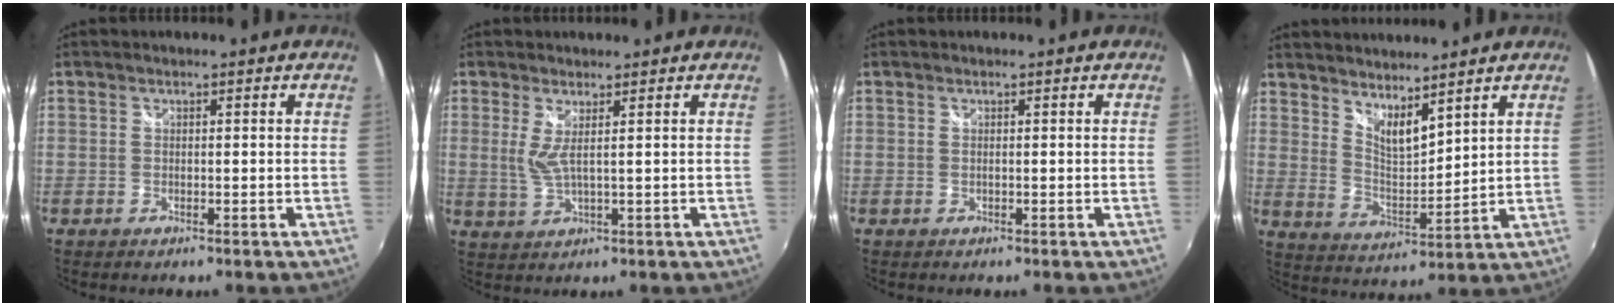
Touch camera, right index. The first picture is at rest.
{"total": 3.3, "force": [1.0, 0.2, 3.2], "torque": [-0.064, -0.009, 0.018]}
{"total": 0.0}
{"total": 7.9, "force": [6.4, 1.9, 4.1], "torque": [-0.064, -0.011, 0.116]}